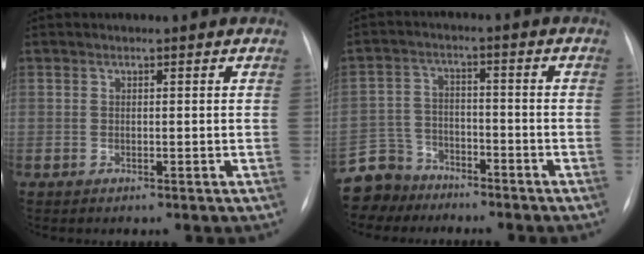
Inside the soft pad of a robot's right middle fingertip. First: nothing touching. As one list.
[{"total": 7.3, "force": [-6.2, 3.7, -0.6], "torque": [0.007, 0.010, -0.119]}]